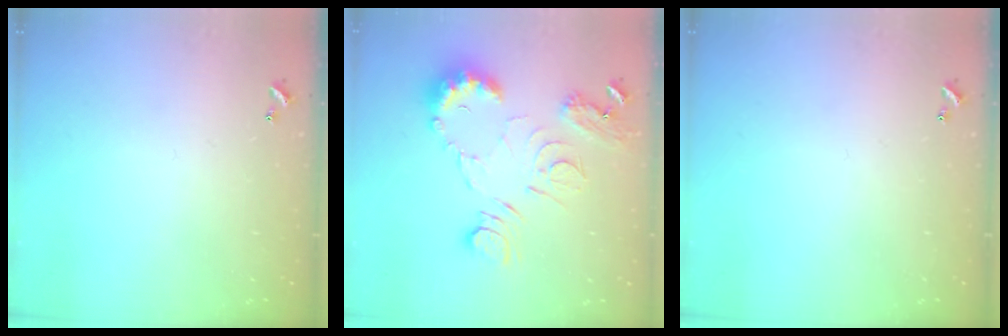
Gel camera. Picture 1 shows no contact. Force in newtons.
{"total": 12.8, "press": 12.7, "slide": 1.5}
{"total": 0.0}